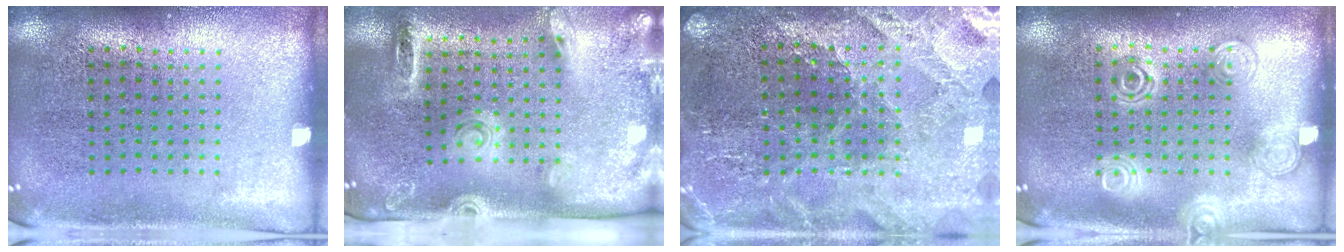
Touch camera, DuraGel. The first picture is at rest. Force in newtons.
{"total": 2.7, "press": 1.9, "slide": 1.9}
{"total": 2.8, "press": 2.7, "slide": 0.3}
{"total": 1.3, "press": 1.2, "slide": 0.3}